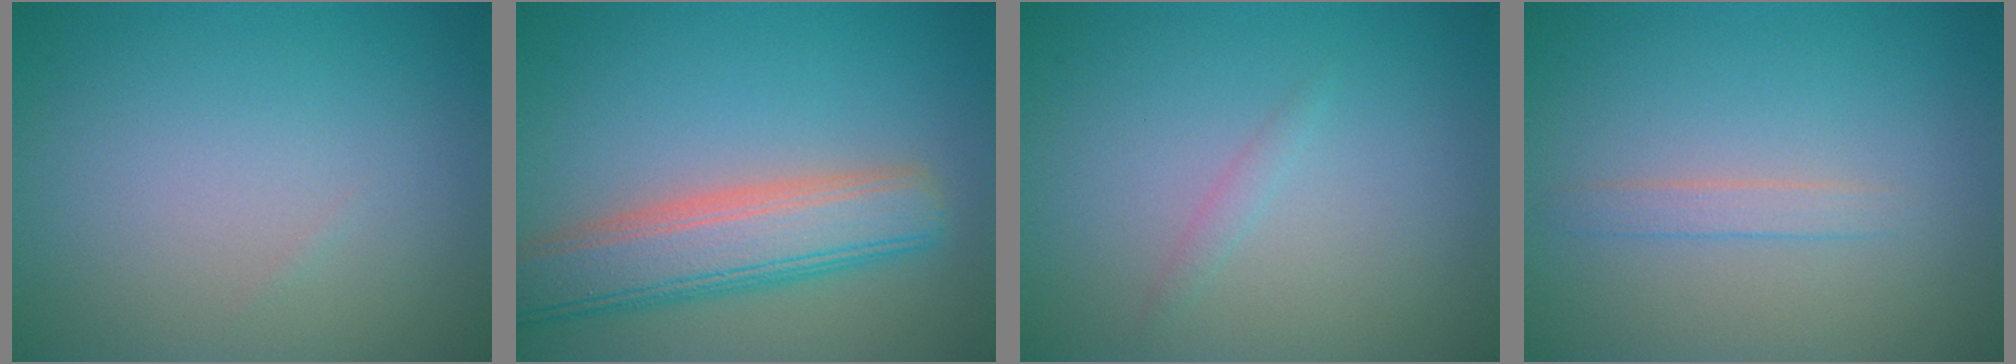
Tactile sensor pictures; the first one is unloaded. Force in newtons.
{"total": 6.7, "press": 6.6, "slide": 0.6}
{"total": 0.8, "press": 0.8, "slide": 0.1}
{"total": 1.2, "press": 1.2, "slide": 0.0}